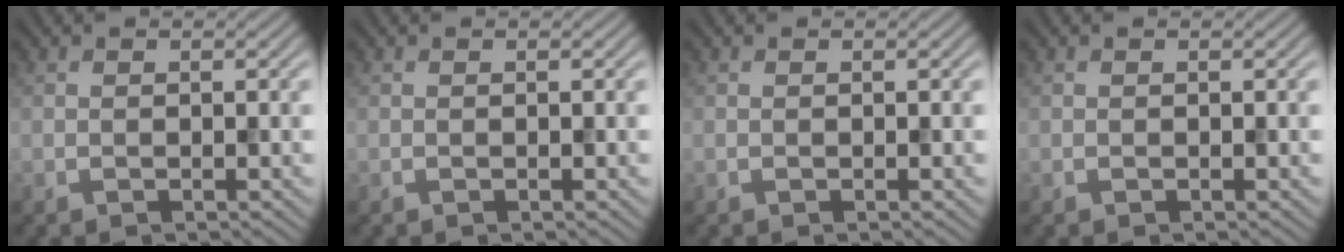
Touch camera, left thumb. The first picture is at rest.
{"total": 0.0}
{"total": 0.0}
{"total": 0.0}